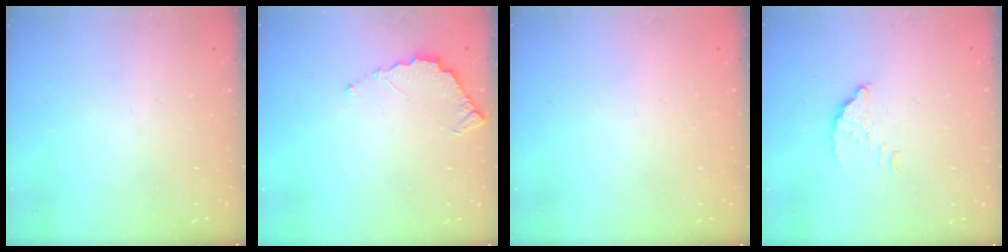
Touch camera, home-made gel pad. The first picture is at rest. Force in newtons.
{"total": 5.0, "press": 5.0, "slide": 0.2}
{"total": 2.2, "press": 2.2, "slide": 0.1}
{"total": 2.2, "press": 2.2, "slide": 0.0}